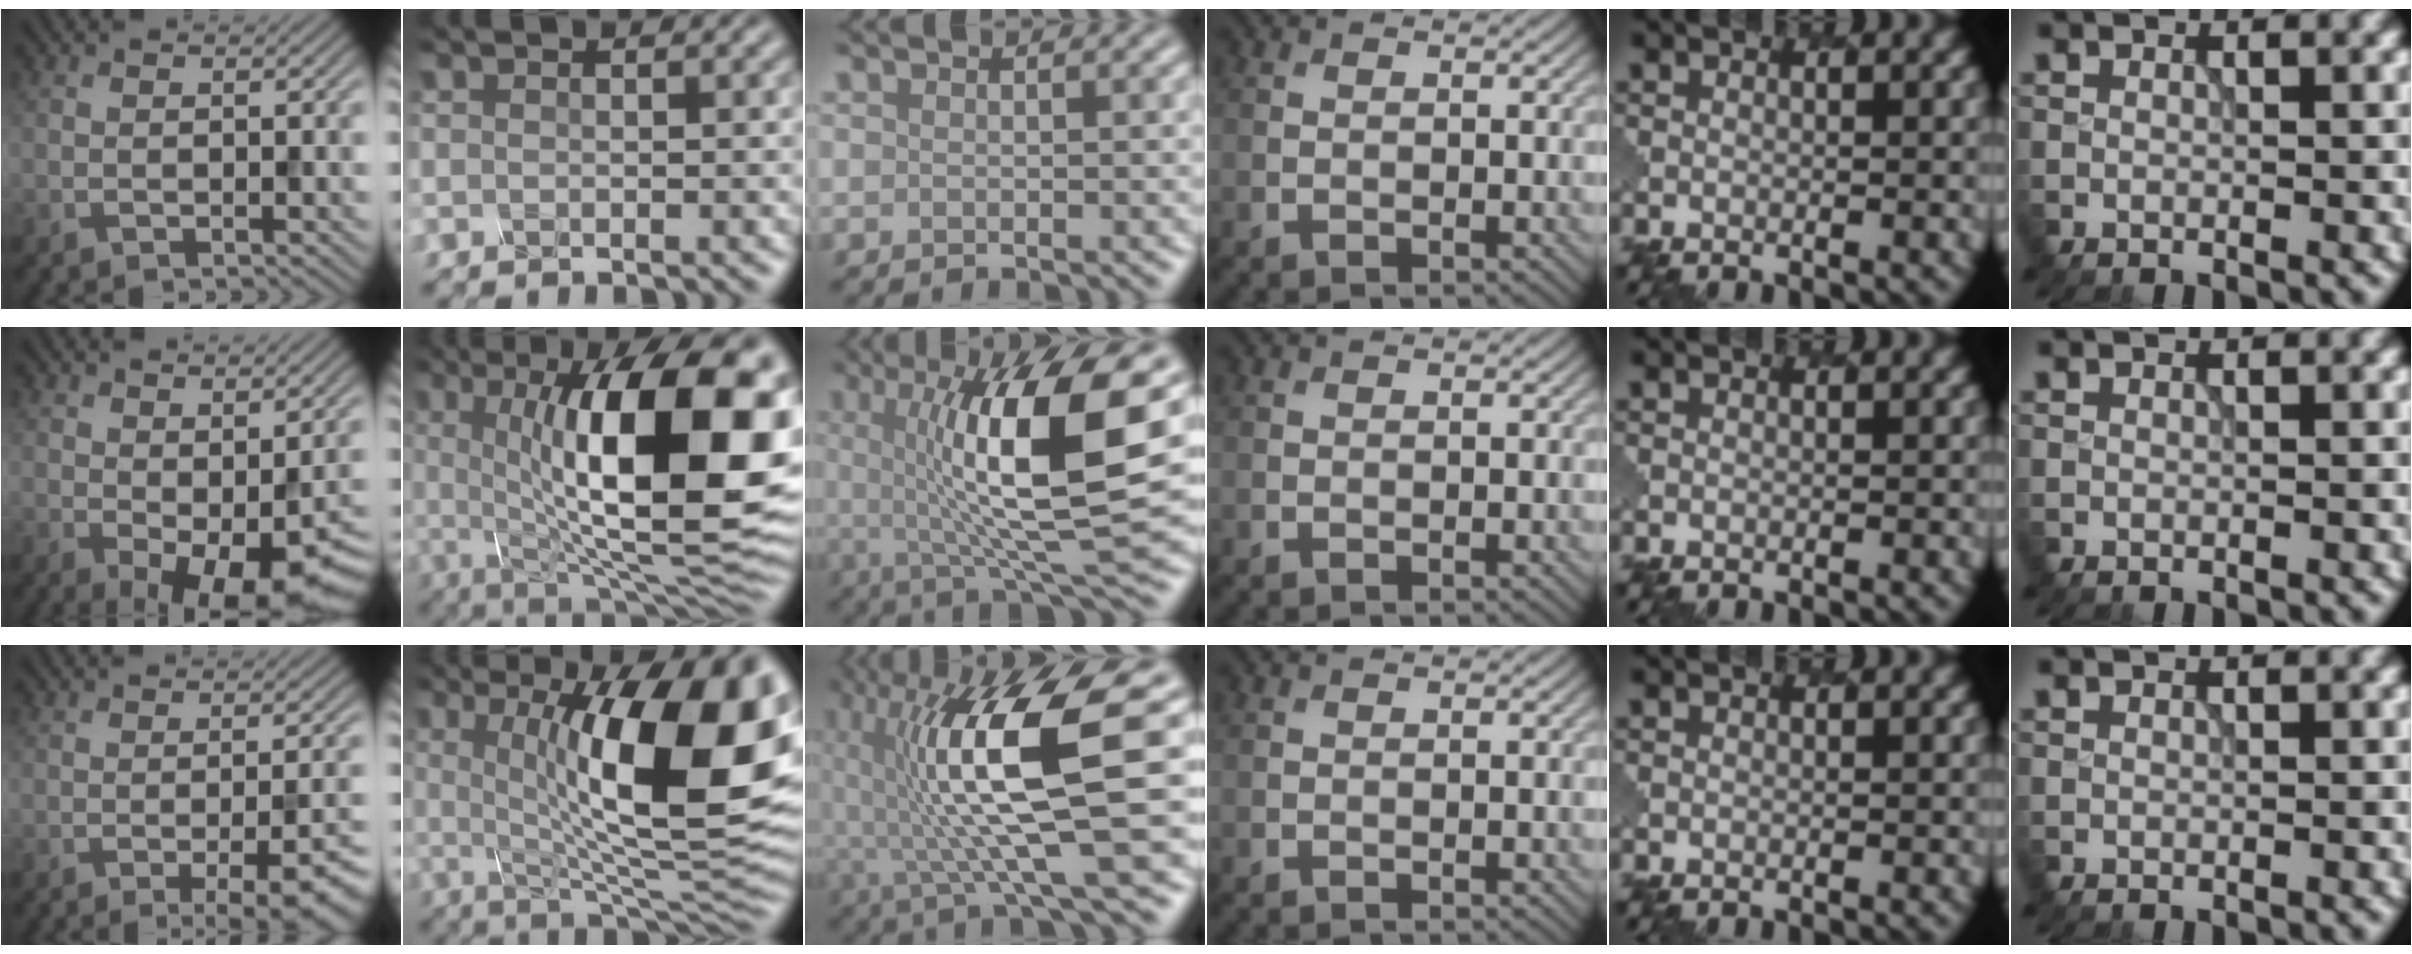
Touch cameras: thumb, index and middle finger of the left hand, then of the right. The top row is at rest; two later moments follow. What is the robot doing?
{"motion": "pour", "object": "mug"}